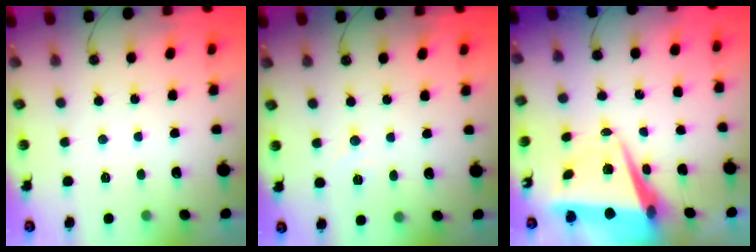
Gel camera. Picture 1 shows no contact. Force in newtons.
{"total": 4.3, "press": 4.1, "slide": 1.3}
{"total": 9.6, "press": 9.3, "slide": 2.7}